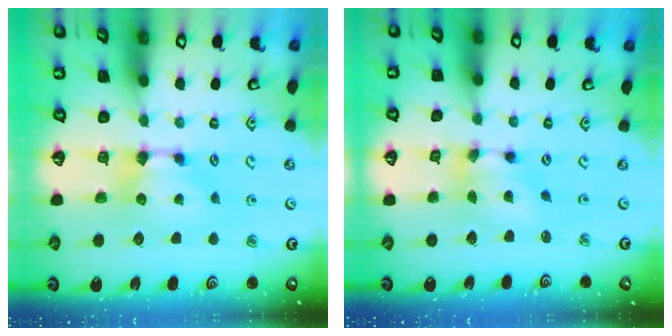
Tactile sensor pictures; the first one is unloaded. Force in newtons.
{"total": 4.9, "press": 4.4, "slide": 2.0}